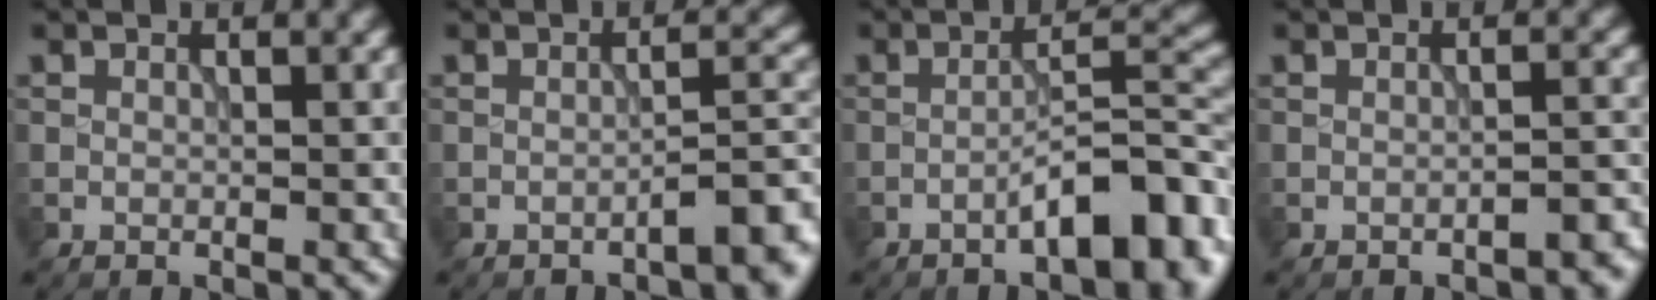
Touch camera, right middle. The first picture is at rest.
{"total": 4.0, "force": [-2.5, 1.0, 3.1], "torque": [-0.037, 0.013, -0.040]}
{"total": 7.3, "force": [-3.7, 2.0, 6.0], "torque": [-0.086, 0.016, -0.058]}
{"total": 1.9, "force": [-1.6, 0.4, 0.9], "torque": [-0.007, 0.006, -0.023]}